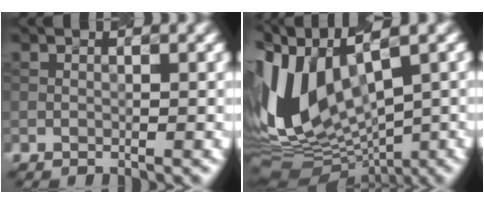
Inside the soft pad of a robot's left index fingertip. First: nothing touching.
{"total": 11.8, "force": [0.9, 6.7, 9.7], "torque": [-0.216, 0.001, 0.024]}